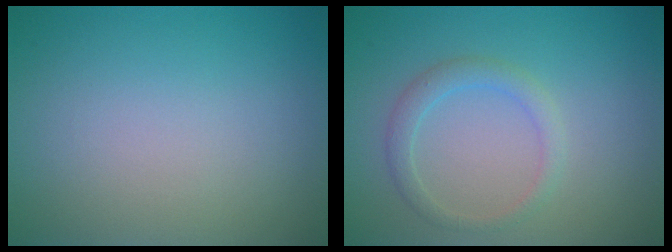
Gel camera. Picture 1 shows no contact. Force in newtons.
{"total": 1.9, "press": 1.9, "slide": 0.1}